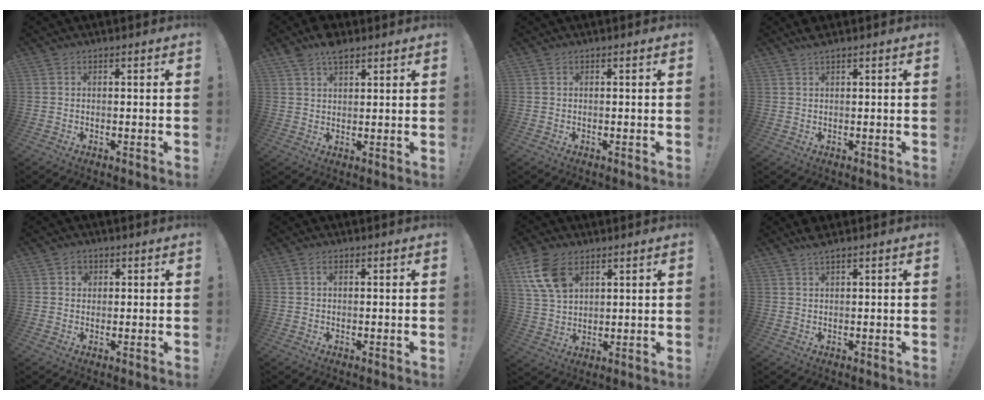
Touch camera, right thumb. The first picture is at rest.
{"total": 6.7, "force": [4.9, 3.2, 3.1], "torque": [-0.039, -0.024, 0.088]}
{"total": 0.0}
{"total": 2.3, "force": [2.1, 0.3, 1.1], "torque": [-0.022, -0.006, 0.037]}
{"total": 2.4, "force": [0.8, 2.1, 0.7], "torque": [-0.003, -0.004, 0.011]}
{"total": 0.8, "force": [0.3, 0.5, 0.6], "torque": [-0.006, 0.001, 0.004]}
{"total": 12.1, "force": [6.1, 7.6, 7.1], "torque": [-0.139, -0.019, 0.119]}
{"total": 3.0, "force": [2.6, 0.4, 1.5], "torque": [-0.025, -0.011, 0.045]}